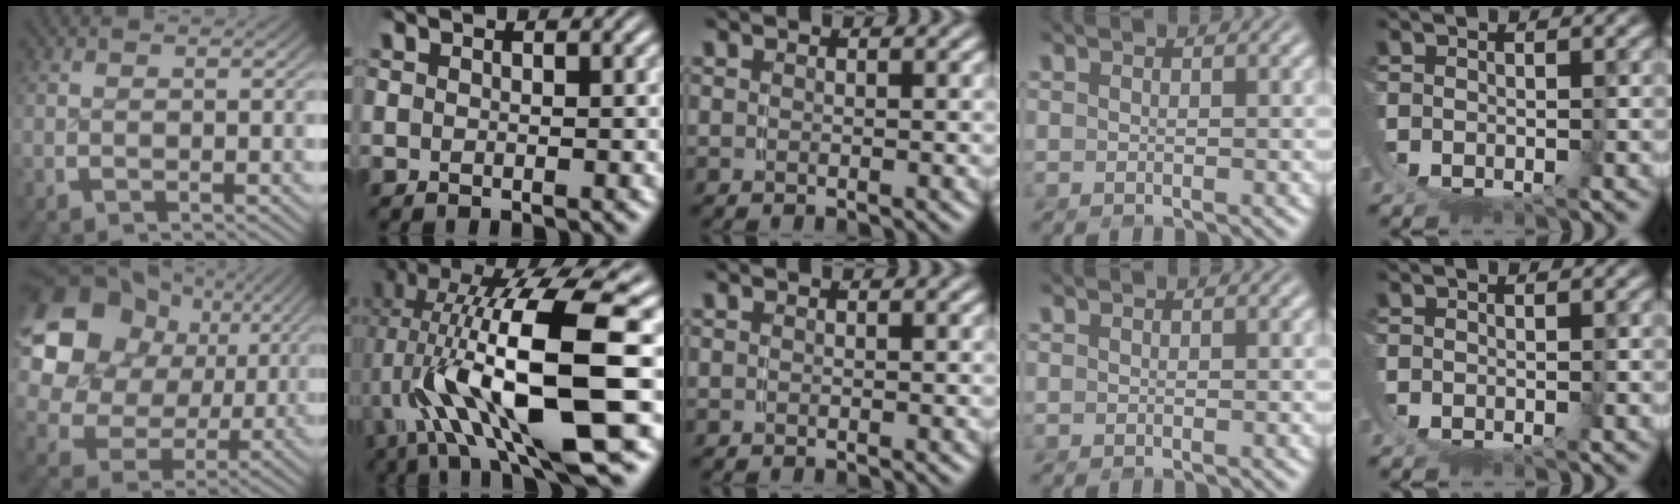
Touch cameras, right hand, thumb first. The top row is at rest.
{"thumb": {"total": 14.2, "force": [2.3, 10.8, 9.0], "torque": [-0.199, -0.029, 0.045]}, "index": {"total": 13.5, "force": [0.3, 5.2, 12.5], "torque": [-0.209, 0.006, 0.004]}}